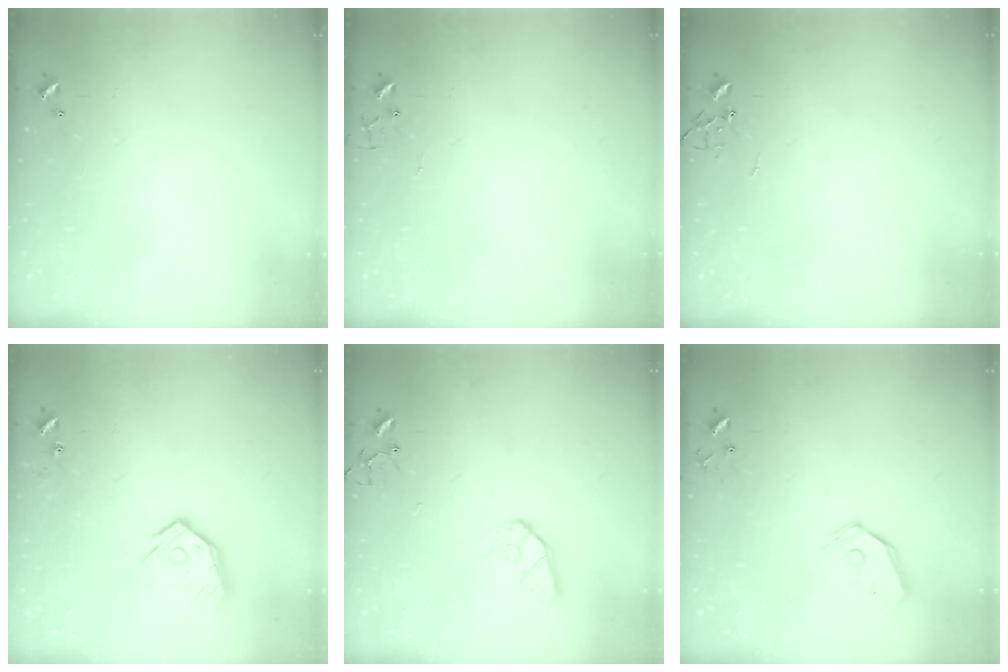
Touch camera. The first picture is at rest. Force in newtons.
{"total": 4.2, "press": 4.1, "slide": 0.3}
{"total": 0.0}
{"total": 13.2, "press": 13.1, "slide": 1.6}
{"total": 9.2, "press": 9.2, "slide": 0.8}
{"total": 8.7, "press": 8.6, "slide": 1.3}